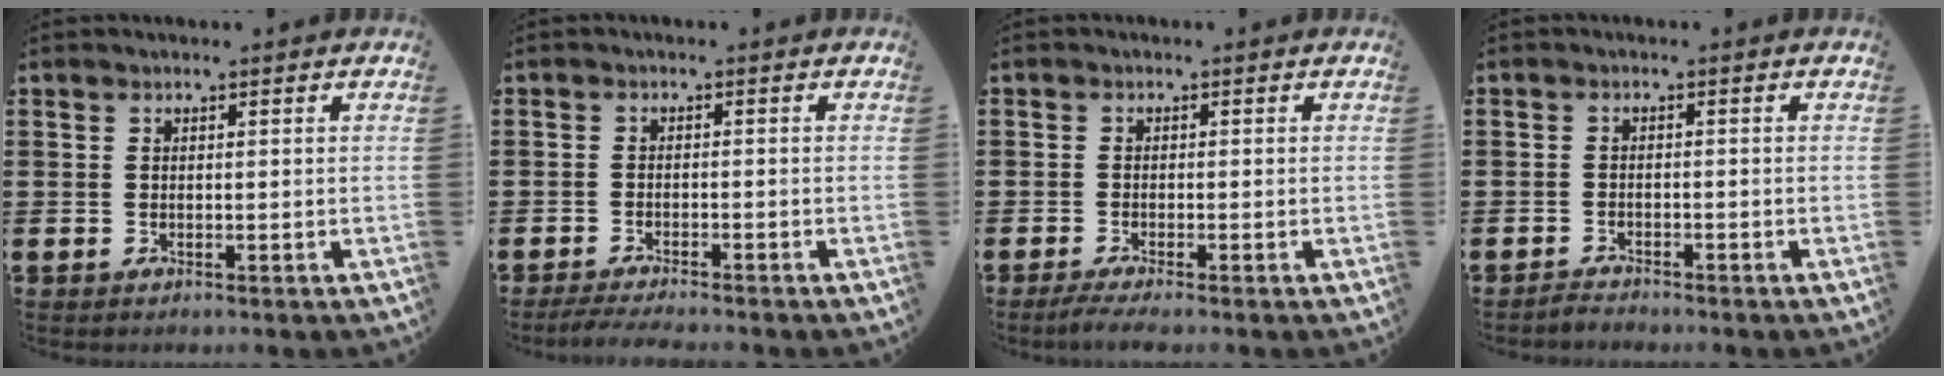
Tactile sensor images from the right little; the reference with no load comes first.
{"total": 1.8, "force": [-1.6, 0.0, 0.8], "torque": [-0.012, 0.003, -0.032]}
{"total": 1.5, "force": [-0.9, 0.1, 1.2], "torque": [-0.019, -0.001, -0.018]}
{"total": 1.3, "force": [-1.3, 0.0, 0.0], "torque": [-0.004, 0.001, -0.027]}